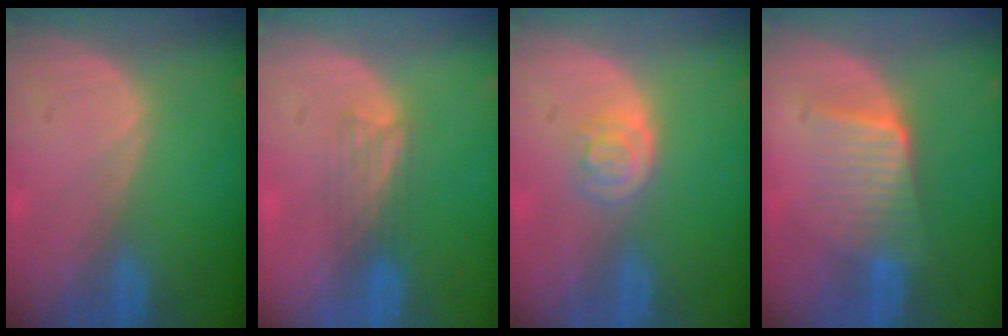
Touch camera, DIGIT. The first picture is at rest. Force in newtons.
{"total": 3.0, "press": 2.8, "slide": 1.1}
{"total": 3.2, "press": 3.2, "slide": 0.2}
{"total": 6.8, "press": 6.0, "slide": 3.2}